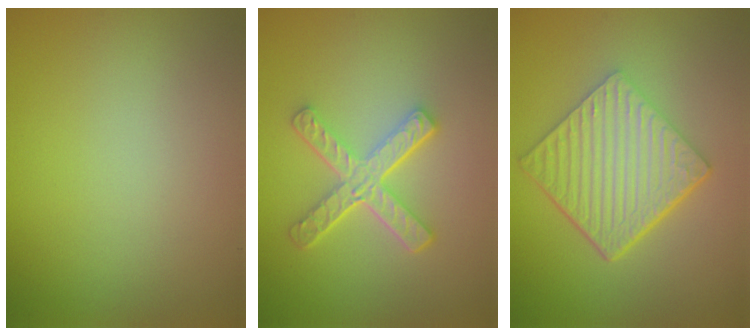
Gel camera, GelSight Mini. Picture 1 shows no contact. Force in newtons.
{"total": 4.8, "press": 3.4, "slide": 3.4}
{"total": 7.0, "press": 4.6, "slide": 5.2}